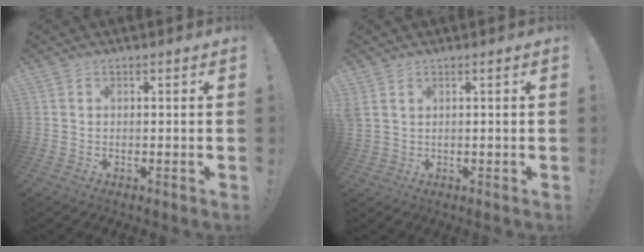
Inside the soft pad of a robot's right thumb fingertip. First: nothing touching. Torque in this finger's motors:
{"motor_torque": [0.20, 0.22, 0.67, 0.18, 0.07]}